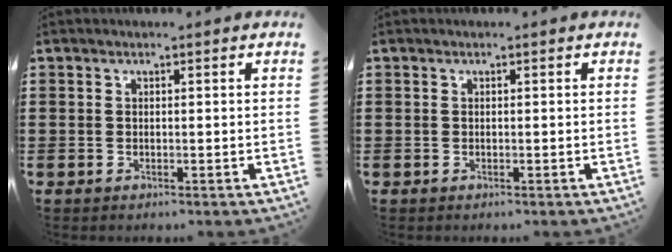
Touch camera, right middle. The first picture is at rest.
{"total": 0.0}